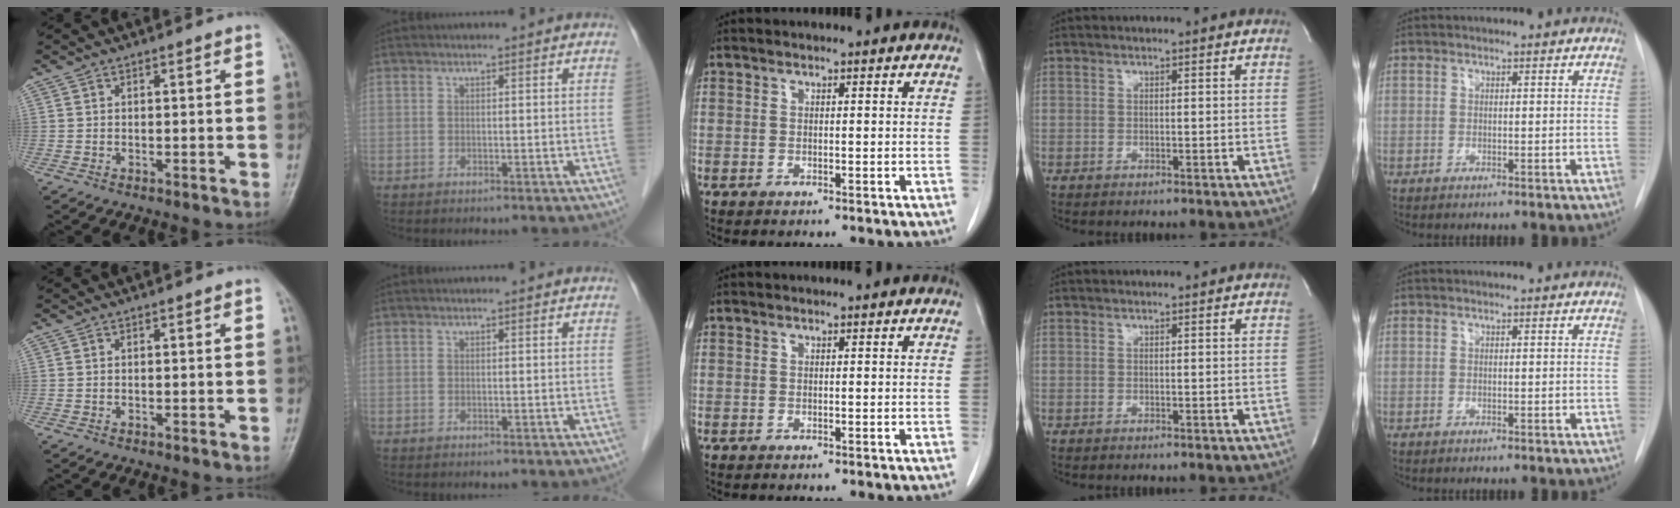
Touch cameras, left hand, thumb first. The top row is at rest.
{}